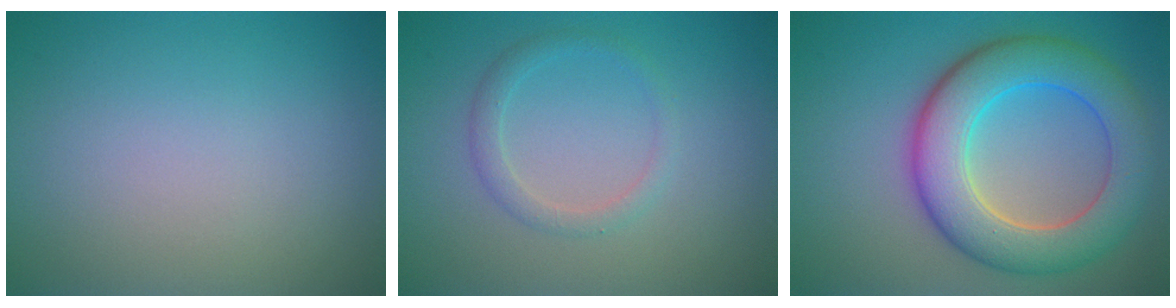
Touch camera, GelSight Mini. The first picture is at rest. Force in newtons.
{"total": 1.7, "press": 1.7, "slide": 0.0}
{"total": 8.5, "press": 8.5, "slide": 0.4}